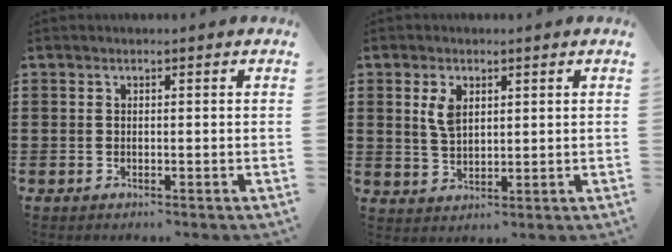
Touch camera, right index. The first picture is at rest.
{"total": 3.9, "force": [1.6, 2.1, 2.9], "torque": [-0.065, 0.007, 0.028]}